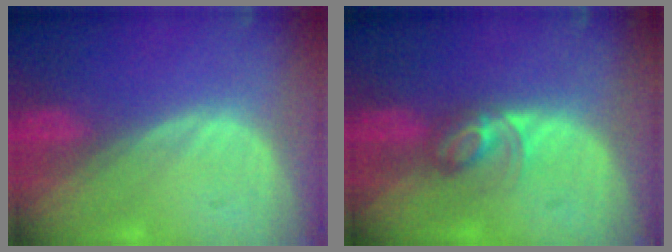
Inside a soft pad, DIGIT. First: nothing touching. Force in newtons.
{"total": 3.9, "press": 3.8, "slide": 0.5}